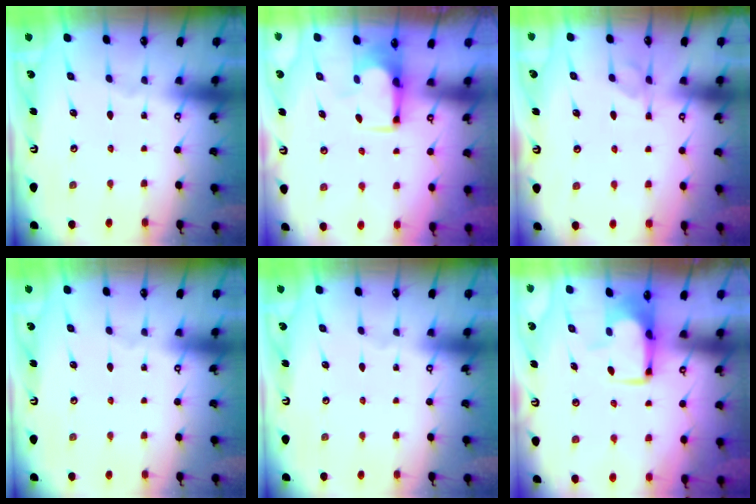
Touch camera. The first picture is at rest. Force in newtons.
{"total": 1.9, "press": 1.6, "slide": 1.0}
{"total": 1.9, "press": 1.7, "slide": 0.8}
{"total": 0.0}
{"total": 0.0}
{"total": 1.2, "press": 1.0, "slide": 0.5}